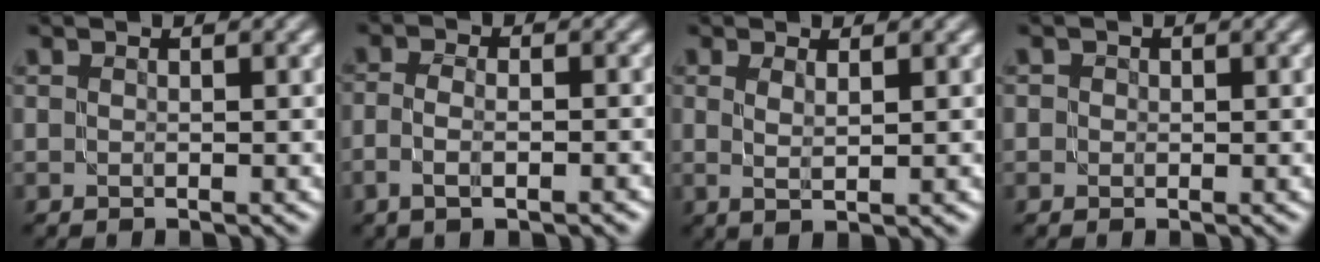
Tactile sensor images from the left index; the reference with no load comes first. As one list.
[{"total": 3.1, "force": [-1.2, 1.3, 2.5], "torque": [-0.034, 0.001, -0.017]}, {"total": 1.8, "force": [0.6, 0.3, 1.7], "torque": [-0.026, -0.001, 0.010]}, {"total": 0.9, "force": [0.3, 0.8, 0.2], "torque": [0.008, -0.002, -0.008]}]